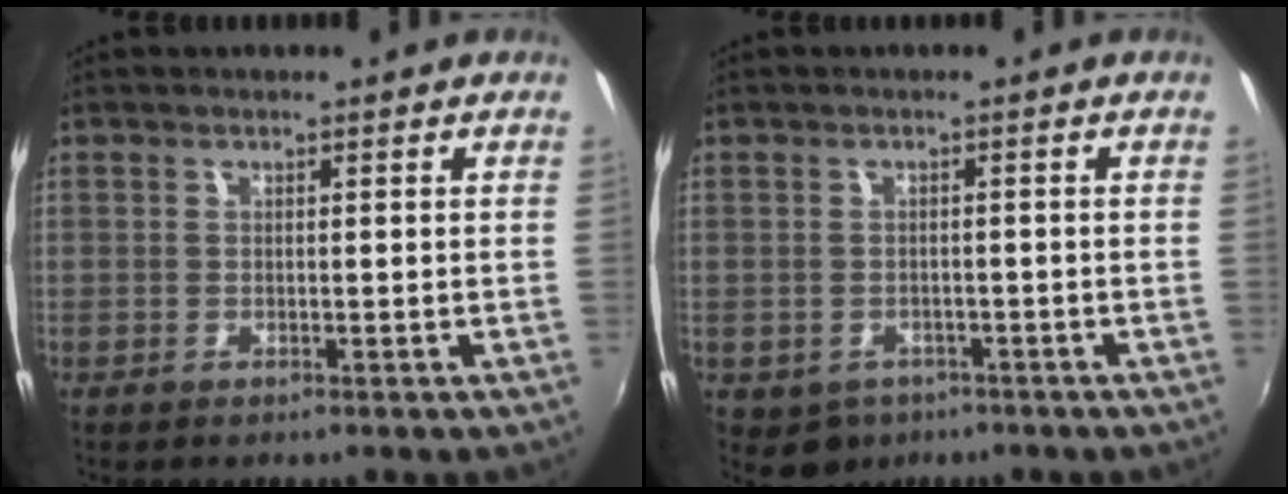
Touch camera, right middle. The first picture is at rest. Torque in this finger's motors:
{"motor_torque": [0.46, -0.46, -0.01, 0.00]}